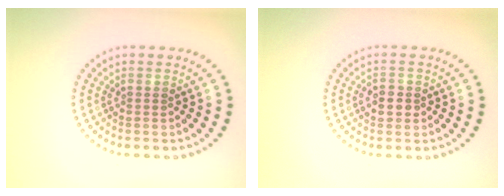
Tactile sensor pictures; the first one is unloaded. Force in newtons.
{"total": 1.7, "press": 1.6, "slide": 0.2}